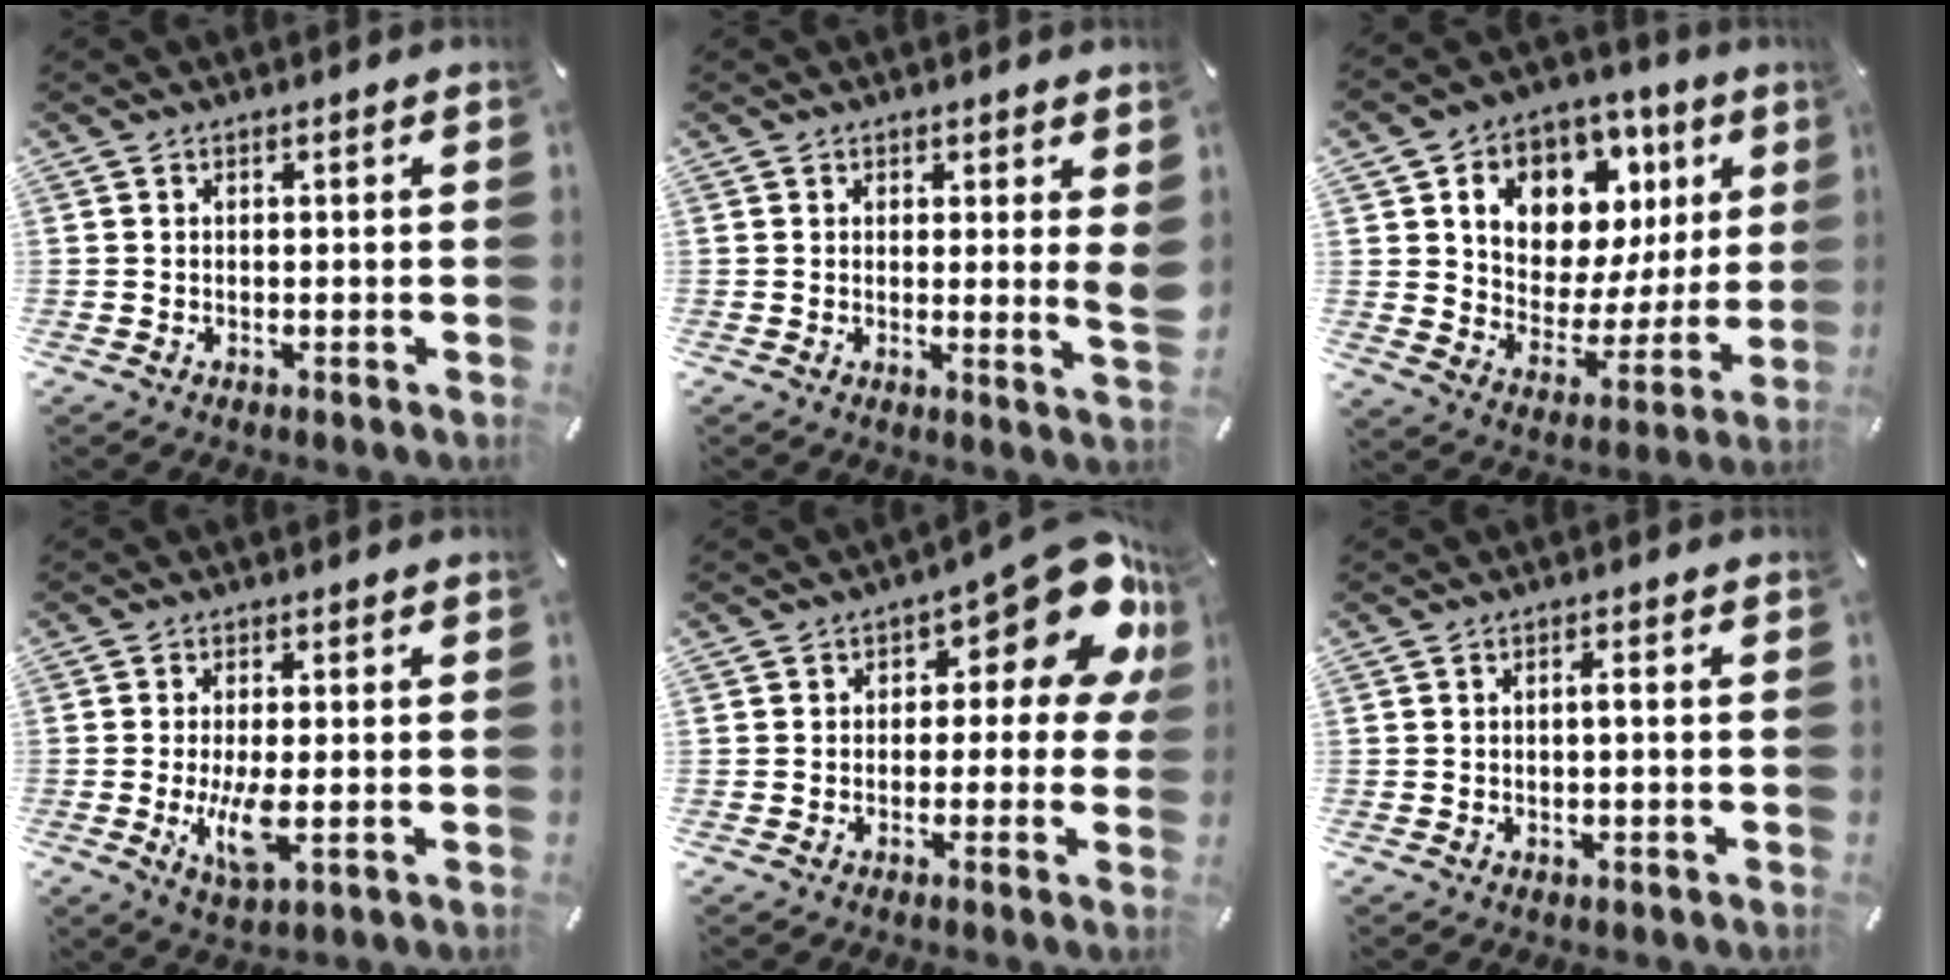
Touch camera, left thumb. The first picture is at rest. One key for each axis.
{"total": 3.6, "fx": 1.7, "fy": 0.4, "fz": 3.2, "tx": -0.040, "ty": -0.023, "tz": 0.024}
{"total": 11.5, "fx": 5.7, "fy": 8.7, "fz": 4.7, "tx": -0.070, "ty": -0.056, "tz": 0.103}
{"total": 7.7, "fx": -1.0, "fy": 2.4, "fz": 7.2, "tx": -0.162, "ty": -0.022, "tz": -0.018}
{"total": 14.6, "fx": 7.3, "fy": 6.4, "fz": 11.0, "tx": -0.126, "ty": -0.058, "tz": 0.121}
{"total": 1.6, "fx": 0.1, "fy": 0.4, "fz": 1.5, "tx": -0.028, "ty": 0.000, "tz": 0.000}